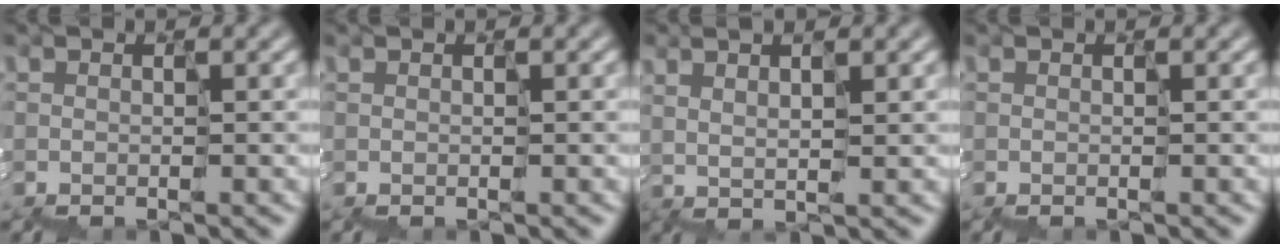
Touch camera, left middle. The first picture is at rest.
{"total": 0.0}
{"total": 1.9, "force": [1.1, -1.2, -1.1], "torque": [0.019, 0.002, 0.024]}
{"total": 0.0}